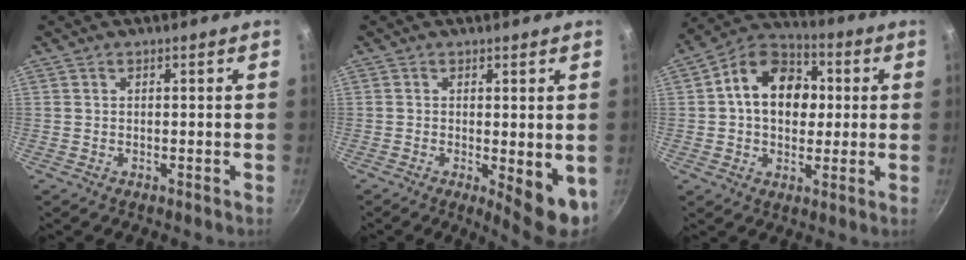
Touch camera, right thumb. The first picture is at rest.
{"total": 7.7, "force": [-1.2, 2.5, 7.2], "torque": [-0.083, -0.009, -0.008]}
{"total": 15.0, "force": [1.9, 11.2, 9.9], "torque": [-0.123, 0.022, 0.012]}